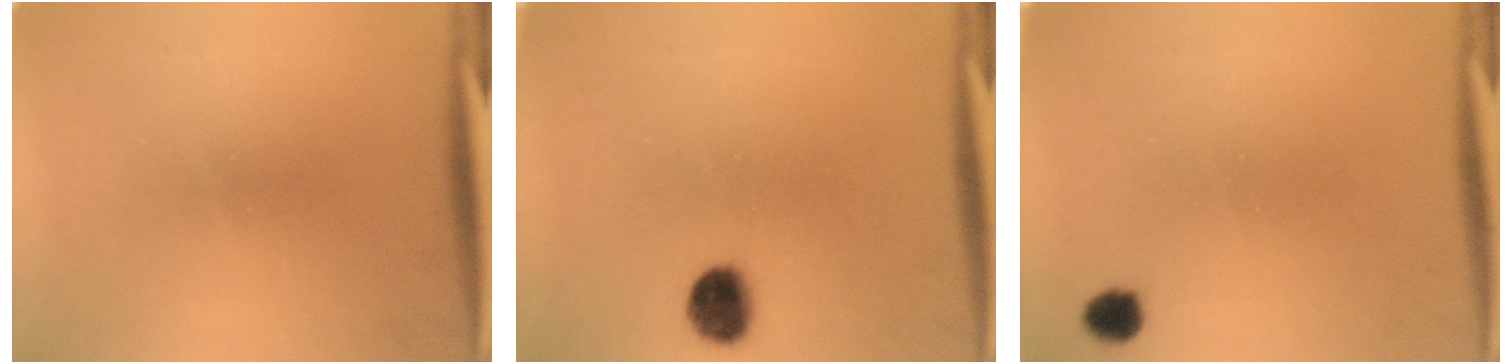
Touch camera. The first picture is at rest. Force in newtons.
{"total": 6.3}
{"total": 2.4}